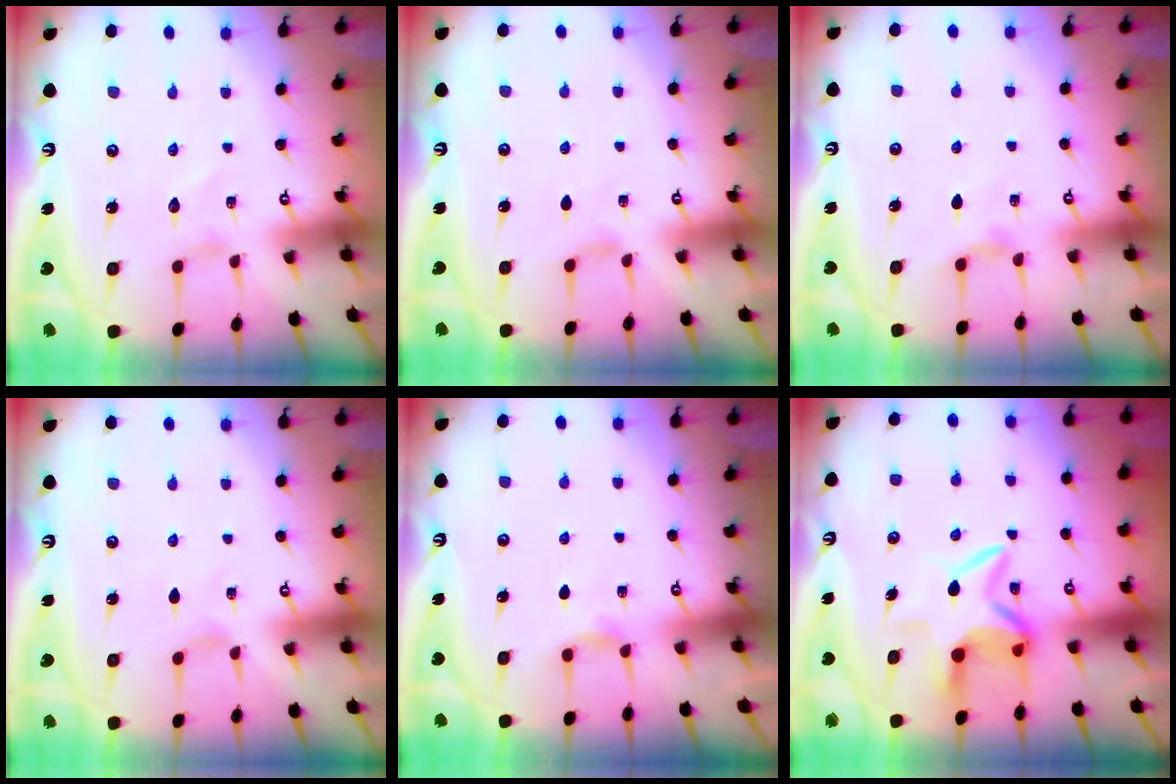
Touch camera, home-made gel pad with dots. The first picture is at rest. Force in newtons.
{"total": 2.4, "press": 2.3, "slide": 0.5}
{"total": 2.6, "press": 2.5, "slide": 0.5}
{"total": 0.8, "press": 0.8, "slide": 0.2}
{"total": 2.6, "press": 2.5, "slide": 0.4}
{"total": 7.3, "press": 7.3, "slide": 1.0}